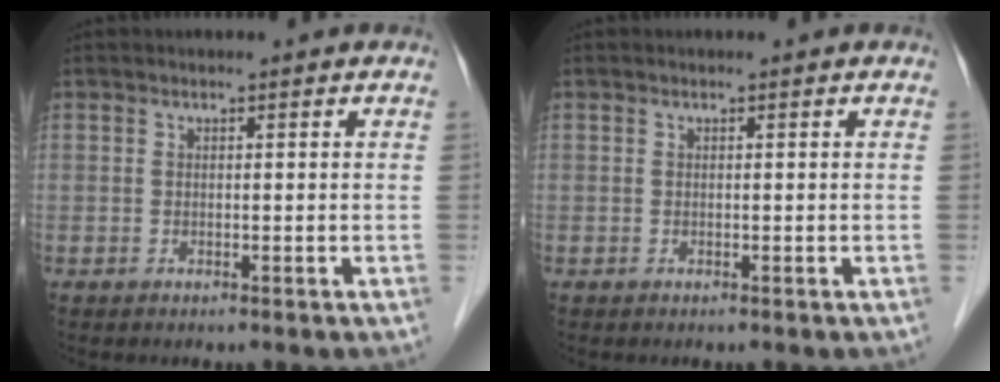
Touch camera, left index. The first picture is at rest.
{"total": 0.0}